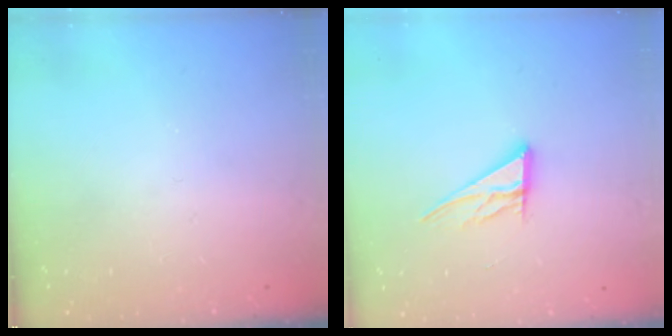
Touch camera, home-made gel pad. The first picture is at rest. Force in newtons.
{"total": 10.2, "press": 10.1, "slide": 0.9}